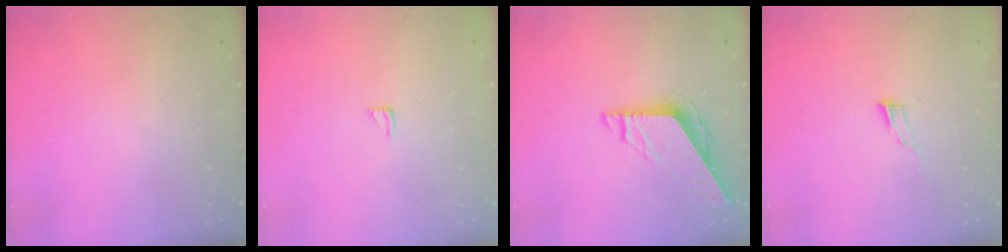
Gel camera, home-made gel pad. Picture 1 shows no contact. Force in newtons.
{"total": 4.2, "press": 4.2, "slide": 0.4}
{"total": 9.5, "press": 9.4, "slide": 0.9}
{"total": 4.8, "press": 4.7, "slide": 1.0}